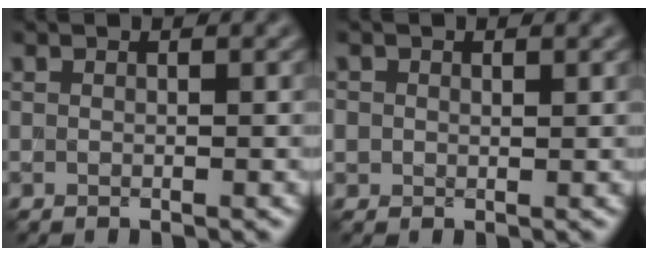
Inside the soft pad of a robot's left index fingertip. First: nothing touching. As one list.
[{"total": 1.2, "force": [0.4, 1.1, 0.3], "torque": [-0.003, -0.001, 0.008]}]